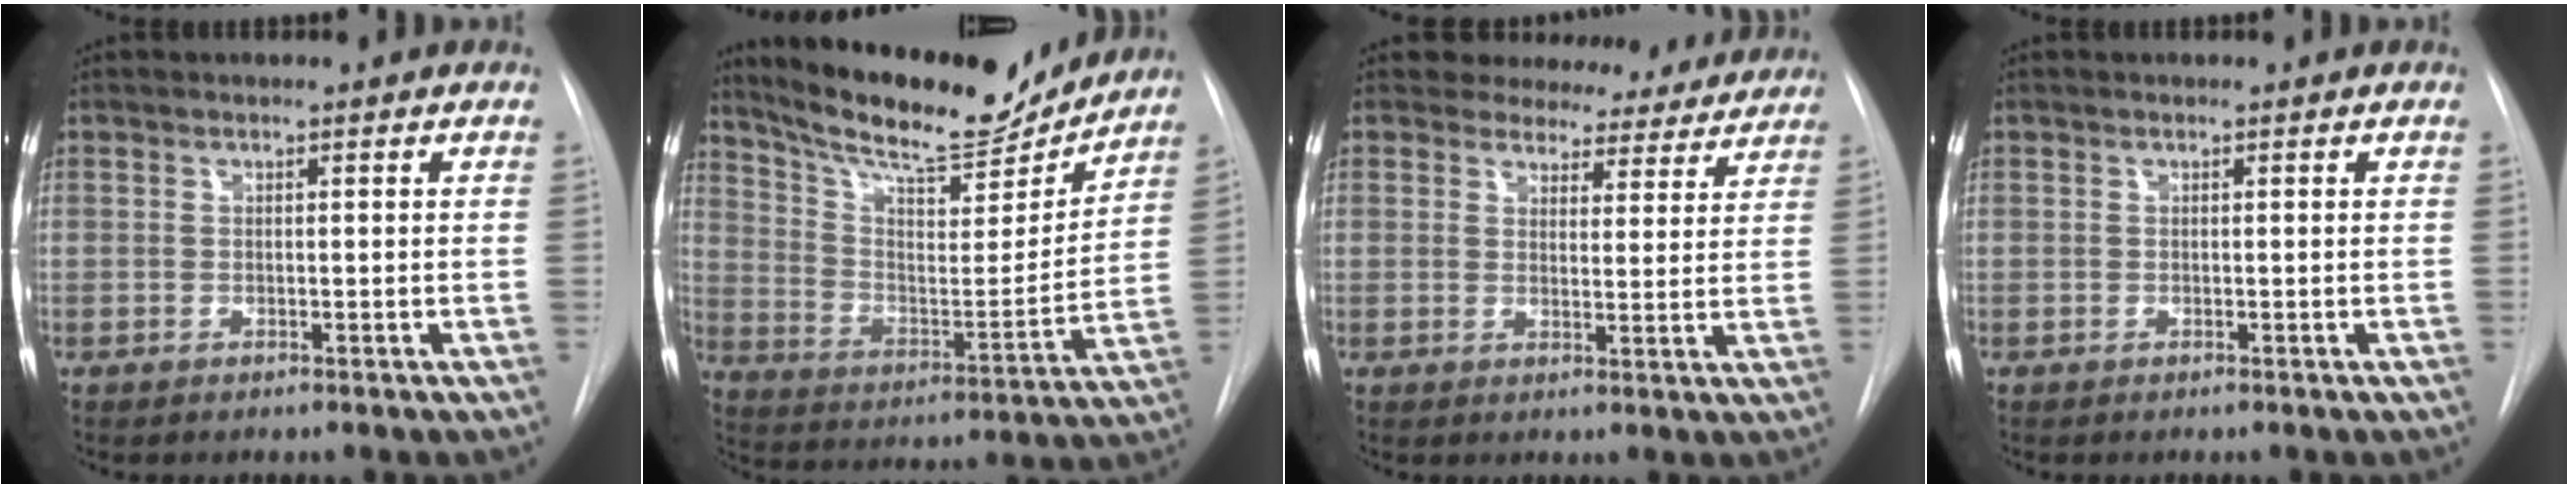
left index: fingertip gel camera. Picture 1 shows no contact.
{"total": 18.3, "force": [16.3, 3.5, 7.4], "torque": [-0.131, -0.019, 0.260]}
{"total": 11.4, "force": [10.3, 4.6, 1.3], "torque": [0.012, -0.020, 0.105]}
{"total": 0.0}